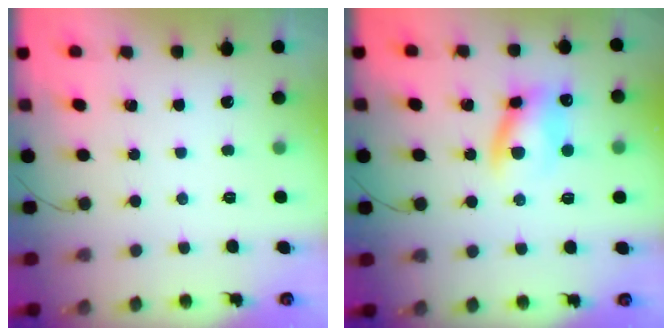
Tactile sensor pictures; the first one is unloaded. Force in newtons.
{"total": 9.6, "press": 9.4, "slide": 1.8}